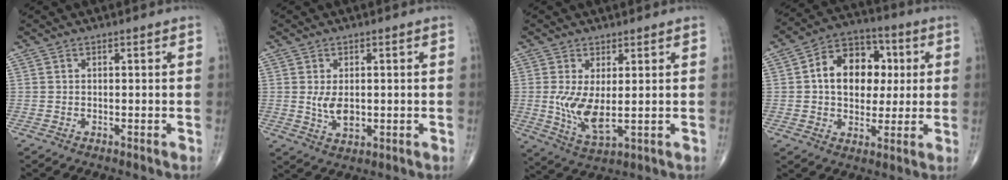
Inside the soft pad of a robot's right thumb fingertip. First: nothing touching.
{"total": 4.8, "force": [0.1, 2.8, 3.8], "torque": [-0.063, -0.010, 0.010]}
{"total": 7.9, "force": [0.2, 3.2, 7.2], "torque": [-0.145, -0.024, 0.015]}
{"total": 14.4, "force": [2.0, 10.4, 9.8], "torque": [-0.107, 0.016, 0.026]}